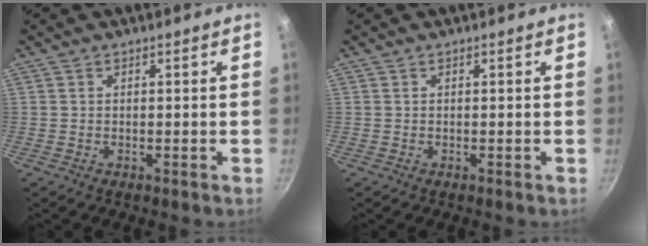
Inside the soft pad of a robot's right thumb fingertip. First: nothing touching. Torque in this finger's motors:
{"motor_torque": [0.00, 0.00, 0.00, 0.00, 0.00]}